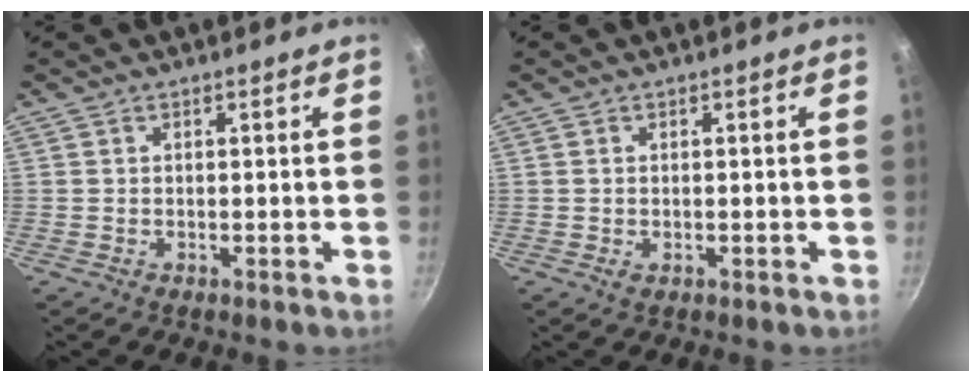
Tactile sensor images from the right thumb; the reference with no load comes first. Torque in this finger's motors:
{"motor_torque": [-0.28, 0.09, 0.10, 0.44, 0.01]}